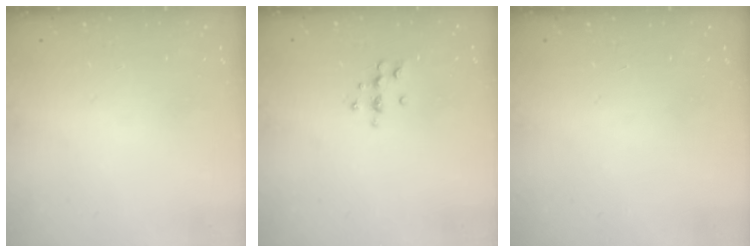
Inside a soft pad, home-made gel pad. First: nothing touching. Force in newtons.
{"total": 5.7, "press": 5.7, "slide": 0.8}
{"total": 0.0}